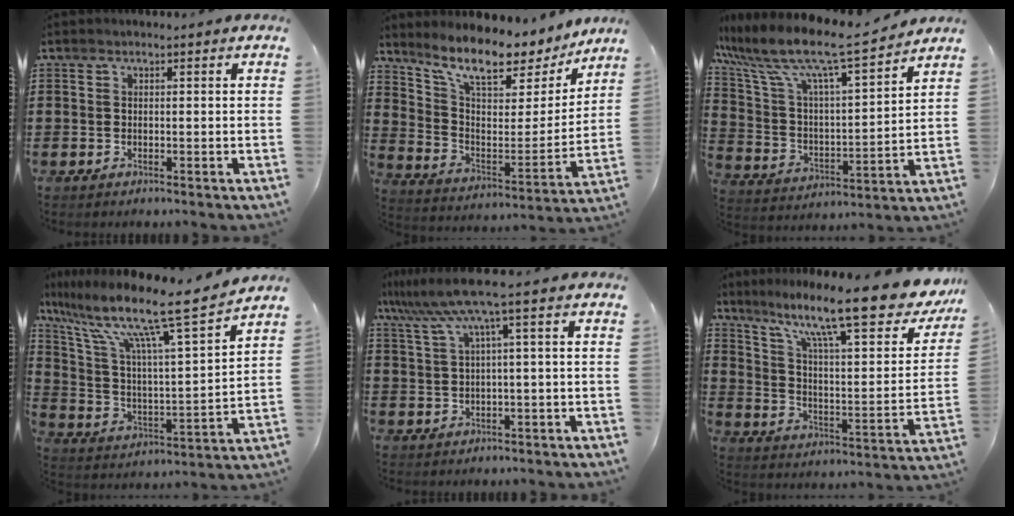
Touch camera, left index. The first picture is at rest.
{"total": 9.9, "force": [8.4, 2.5, 4.6], "torque": [-0.112, -0.059, 0.142]}
{"total": 9.6, "force": [7.9, 1.0, 5.4], "torque": [-0.139, -0.057, 0.128]}
{"total": 13.2, "force": [9.9, 0.6, 8.8], "torque": [-0.196, -0.066, 0.155]}
{"total": 6.8, "force": [2.5, -0.5, 6.4], "torque": [-0.143, -0.022, 0.035]}
{"total": 15.0, "force": [11.4, 1.7, 9.7], "torque": [-0.188, -0.073, 0.183]}